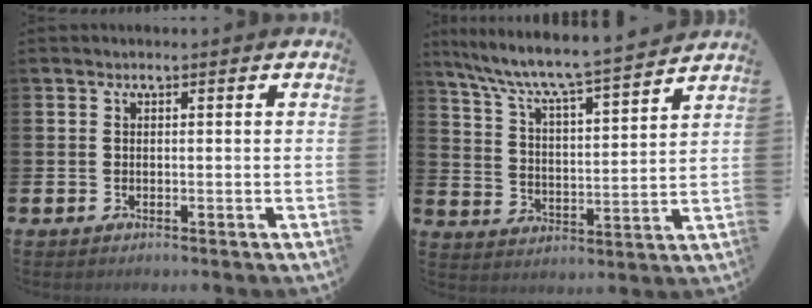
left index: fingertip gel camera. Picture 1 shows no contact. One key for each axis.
{"total": 8.1, "fx": 7.5, "fy": 0.3, "fz": 2.8, "tx": -0.086, "ty": -0.062, "tz": 0.125}